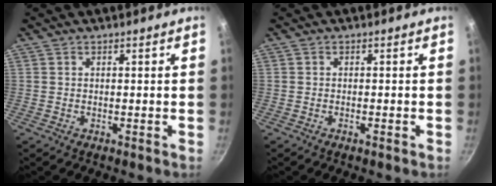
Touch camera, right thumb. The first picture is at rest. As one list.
[{"total": 0.9, "force": [-0.6, 0.1, 0.6], "torque": [-0.018, 0.003, -0.013]}]